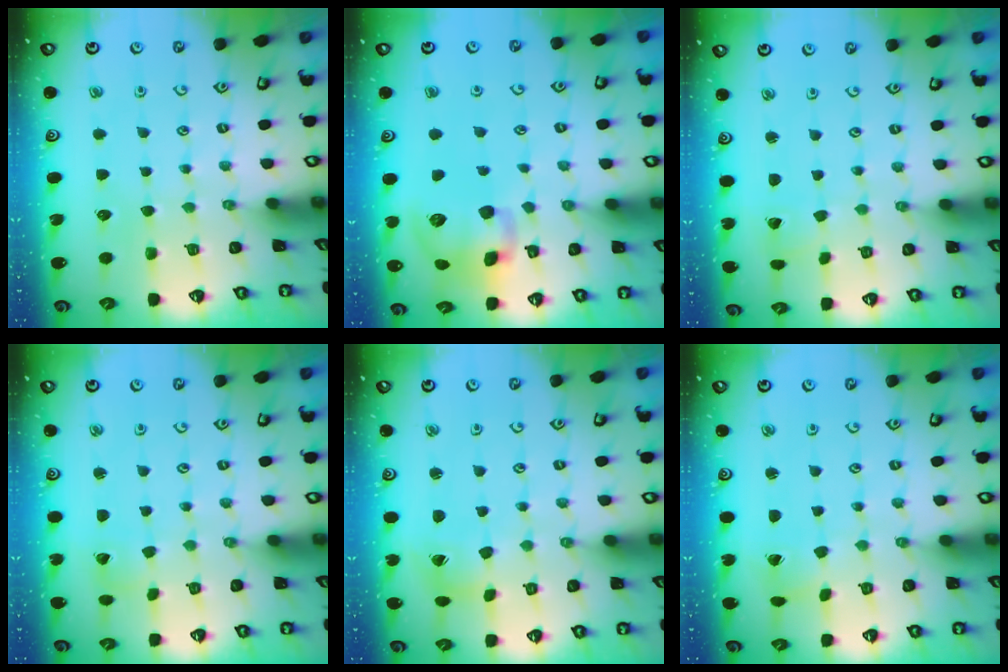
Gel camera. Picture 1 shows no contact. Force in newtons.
{"total": 13.1, "press": 12.9, "slide": 2.0}
{"total": 2.1, "press": 2.1, "slide": 0.1}
{"total": 0.8, "press": 0.8, "slide": 0.0}
{"total": 3.6, "press": 3.6, "slide": 0.5}
{"total": 1.6, "press": 1.6, "slide": 0.1}